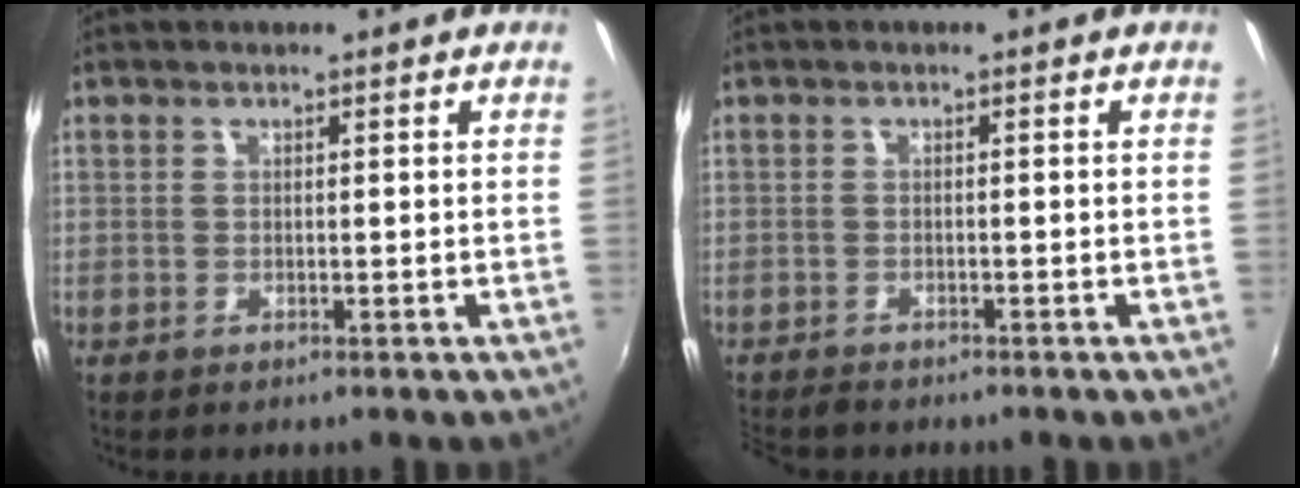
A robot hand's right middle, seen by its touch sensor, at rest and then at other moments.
{"total": 3.5, "force": [-3.2, 1.1, 0.8], "torque": [-0.032, -0.016, -0.061]}